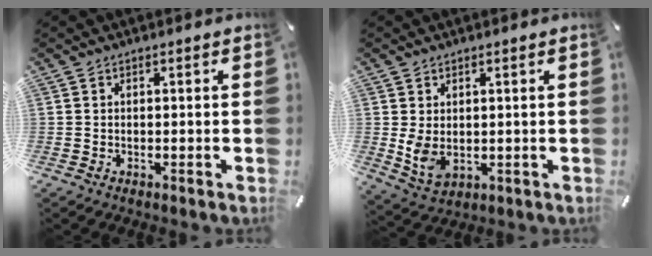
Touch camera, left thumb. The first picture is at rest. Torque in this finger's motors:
{"motor_torque": [0.61, 1.60, 0.49, -0.28, 0.18]}